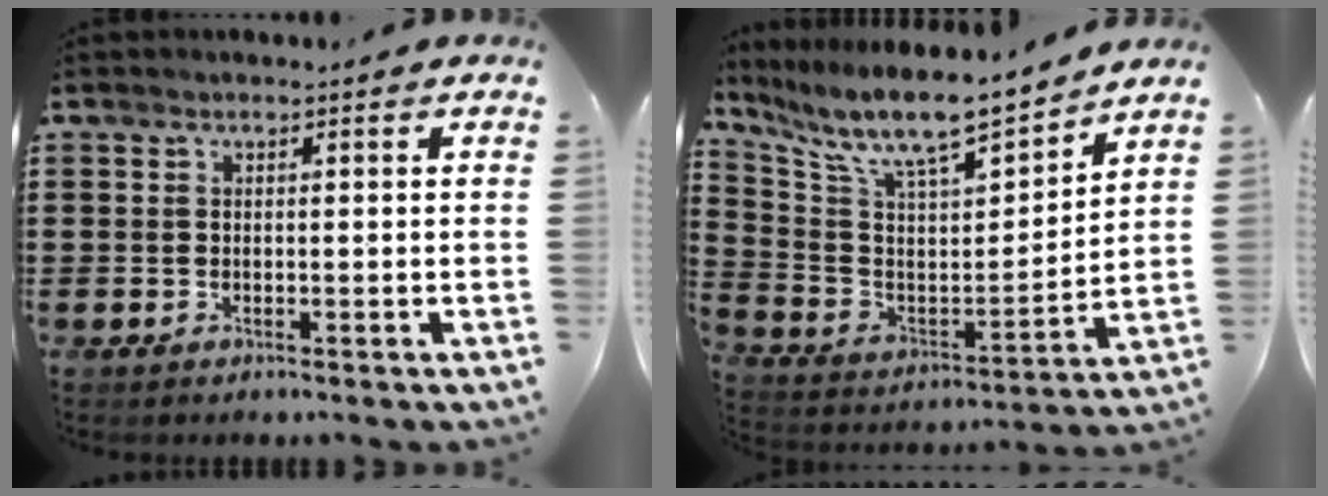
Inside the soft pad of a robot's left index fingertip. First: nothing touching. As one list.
[{"total": 9.9, "force": [8.6, 1.6, 4.7], "torque": [-0.122, -0.062, 0.141]}]